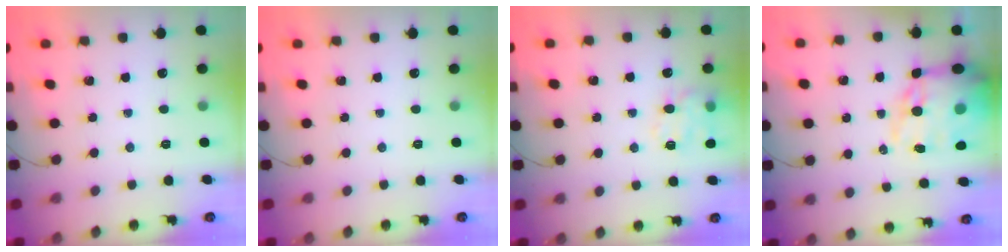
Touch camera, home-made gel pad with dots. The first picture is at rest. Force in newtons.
{"total": 0.0}
{"total": 12.5, "press": 12.4, "slide": 1.7}
{"total": 21.4, "press": 20.9, "slide": 4.8}